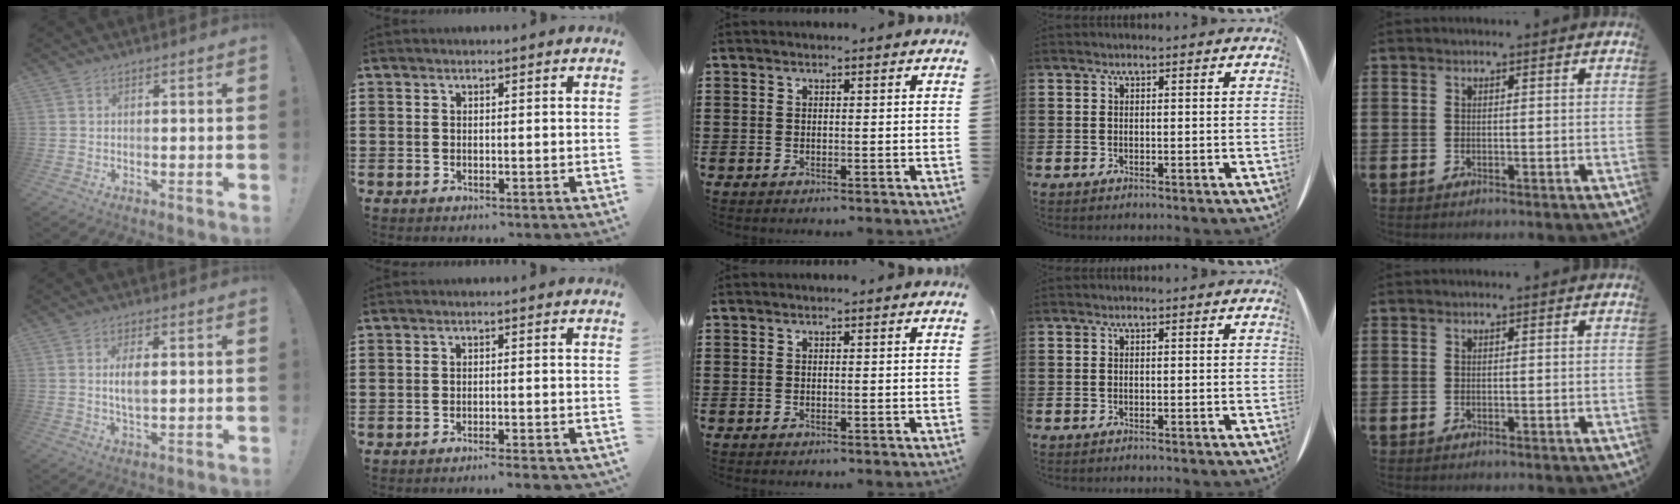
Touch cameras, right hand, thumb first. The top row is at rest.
{"thumb": {"total": 5.0, "force": [0.6, 2.3, 4.3], "torque": [-0.069, -0.005, 0.004]}, "index": {"total": 1.8, "force": [-1.7, -0.4, 0.7], "torque": [-0.012, -0.001, -0.032]}}